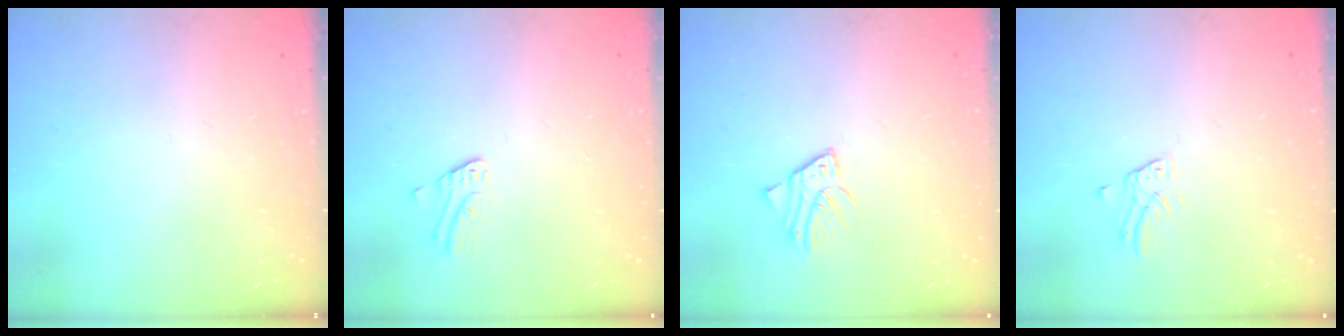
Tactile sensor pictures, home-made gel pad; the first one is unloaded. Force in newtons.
{"total": 2.6, "press": 2.6, "slide": 0.3}
{"total": 2.8, "press": 2.8, "slide": 0.3}
{"total": 1.3, "press": 1.3, "slide": 0.1}